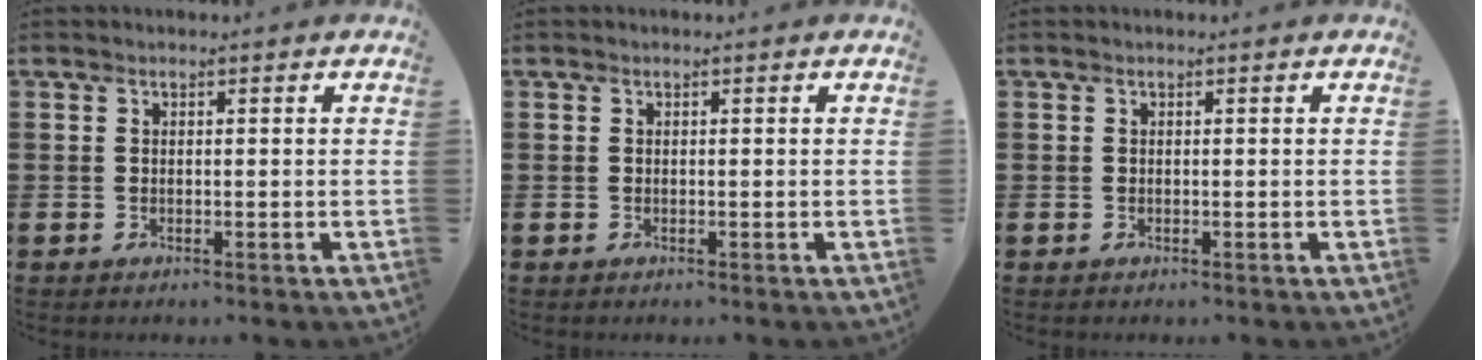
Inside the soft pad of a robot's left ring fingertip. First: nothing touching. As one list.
[{"total": 0.0}, {"total": 0.0}]